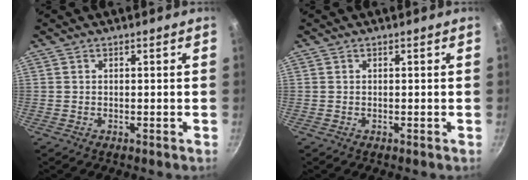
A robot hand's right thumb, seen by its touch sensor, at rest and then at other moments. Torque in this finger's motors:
{"motor_torque": [-0.03, -0.03, 0.09, 0.09, 0.00]}